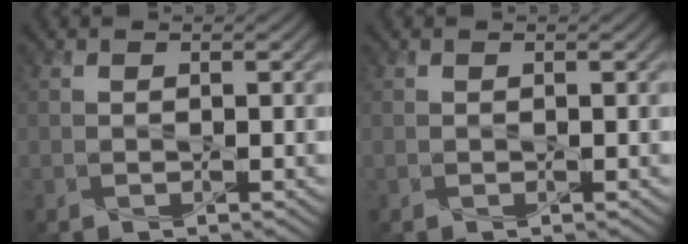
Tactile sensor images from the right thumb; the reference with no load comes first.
{"total": 0.0}